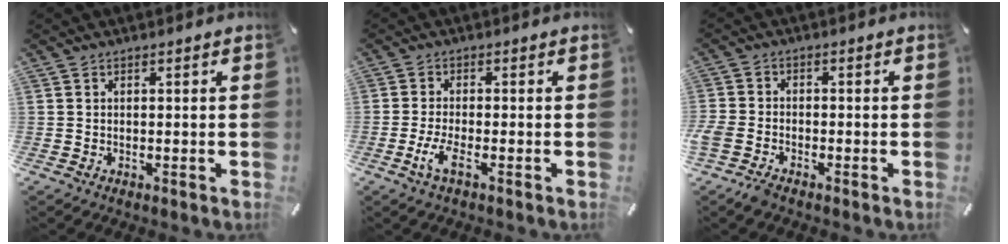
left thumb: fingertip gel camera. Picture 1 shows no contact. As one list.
[{"total": 4.3, "force": [-1.7, 0.9, 3.8], "torque": [-0.090, -0.012, -0.035]}, {"total": 3.7, "force": [-2.8, 1.8, 1.5], "torque": [-0.046, 0.011, -0.057]}]